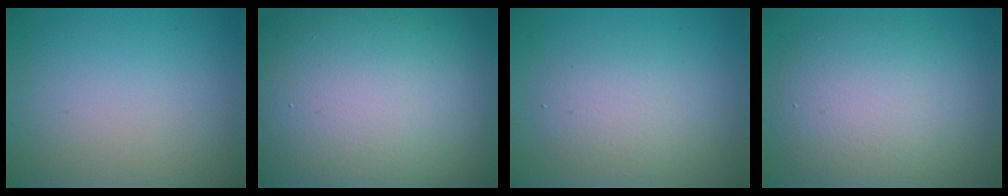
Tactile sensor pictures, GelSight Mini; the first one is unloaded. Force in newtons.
{"total": 21.0, "press": 21.0, "slide": 0.8}
{"total": 3.4, "press": 3.3, "slide": 0.2}
{"total": 7.5, "press": 7.5, "slide": 0.4}